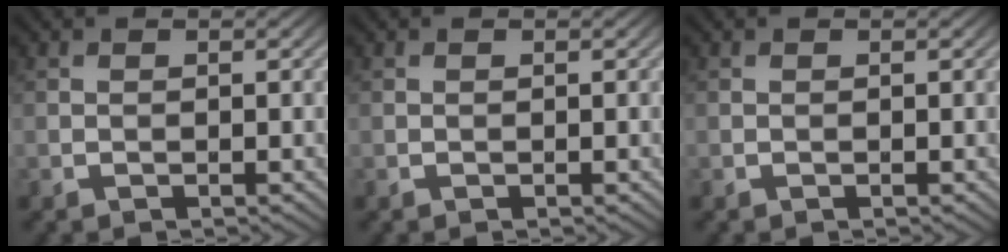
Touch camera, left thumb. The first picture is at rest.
{"total": 0.0}
{"total": 0.0}